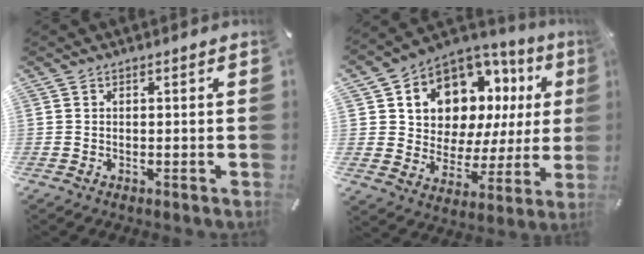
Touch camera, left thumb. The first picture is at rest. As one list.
[{"total": 11.8, "force": [7.2, 8.3, 4.2], "torque": [-0.079, -0.074, 0.133]}]